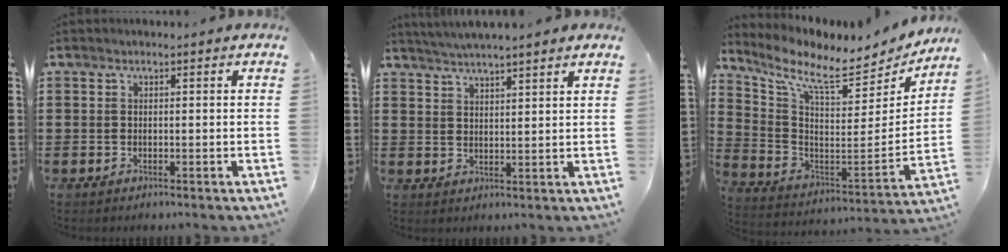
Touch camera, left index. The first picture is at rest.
{"total": 3.0, "force": [2.9, -0.4, 0.4], "torque": [-0.017, -0.010, 0.052]}
{"total": 9.1, "force": [7.7, 1.5, 4.7], "torque": [-0.112, -0.067, 0.122]}